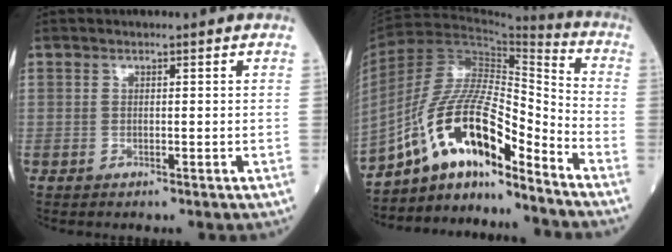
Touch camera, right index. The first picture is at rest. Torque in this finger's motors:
{"motor_torque": [0.60, -0.51, 0.53, 0.15]}